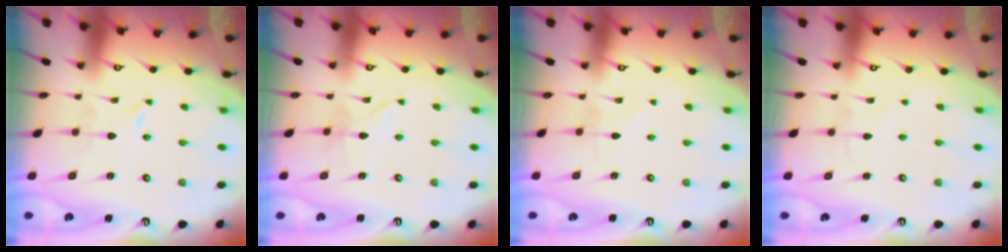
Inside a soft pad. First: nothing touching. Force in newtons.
{"total": 3.4, "press": 3.3, "slide": 0.4}
{"total": 1.4, "press": 1.4, "slide": 0.1}
{"total": 0.7, "press": 0.7, "slide": 0.0}